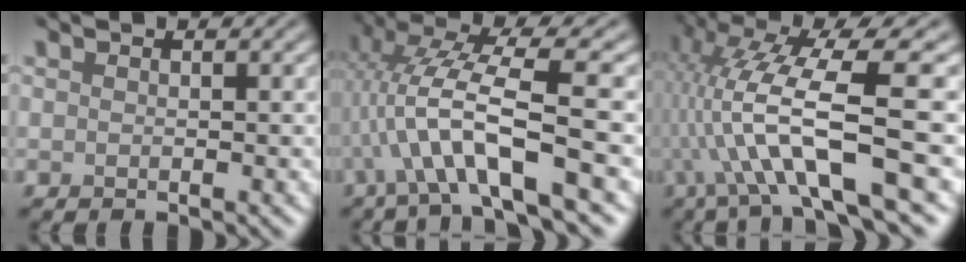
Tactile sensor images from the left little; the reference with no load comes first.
{"total": 7.8, "force": [-1.8, 1.3, 7.5], "torque": [-0.141, 0.016, -0.036]}
{"total": 11.3, "force": [-1.9, 2.1, 10.9], "torque": [-0.202, 0.020, -0.028]}